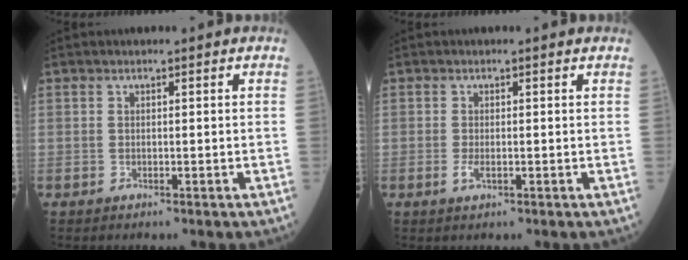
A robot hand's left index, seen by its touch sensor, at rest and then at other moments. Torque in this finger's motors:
{"motor_torque": [0.46, 0.21, 0.02, 0.01]}